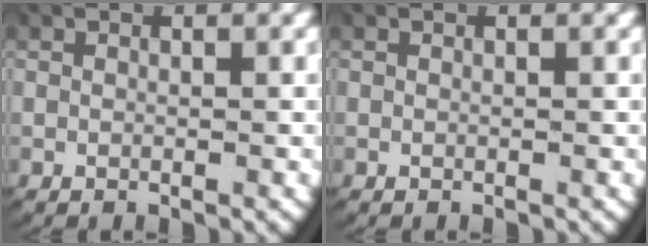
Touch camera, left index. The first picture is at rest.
{"total": 0.0}